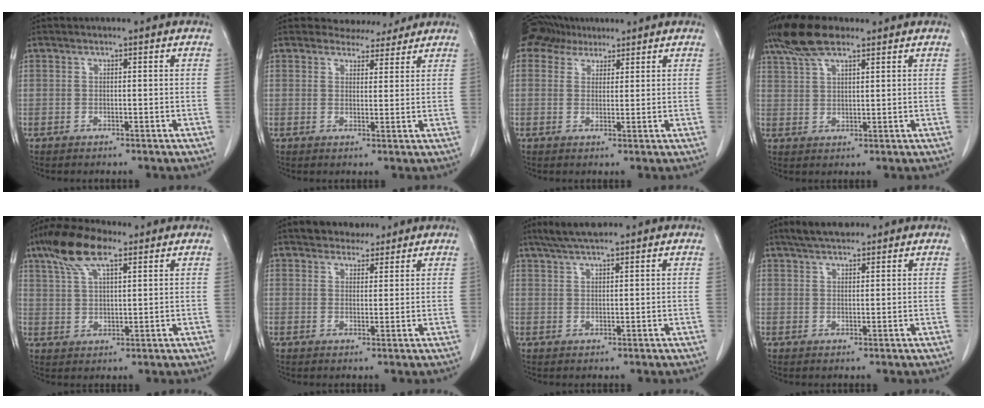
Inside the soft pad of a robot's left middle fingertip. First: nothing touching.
{"total": 4.0, "force": [3.7, 1.5, 0.0], "torque": [0.001, -0.001, 0.048]}
{"total": 5.2, "force": [4.4, 2.7, 0.6], "torque": [-0.019, 0.023, 0.080]}
{"total": 7.6, "force": [5.8, 2.0, 4.6], "torque": [-0.099, 0.017, 0.110]}
{"total": 9.0, "force": [5.7, 2.6, 6.5], "torque": [-0.134, 0.019, 0.109]}
{"total": 4.1, "force": [3.5, 1.9, 1.0], "torque": [-0.011, 0.008, 0.056]}
{"total": 4.8, "force": [4.0, 0.5, 2.6], "torque": [-0.054, 0.015, 0.073]}
{"total": 4.9, "force": [4.1, 1.4, 2.3], "torque": [-0.048, 0.017, 0.072]}